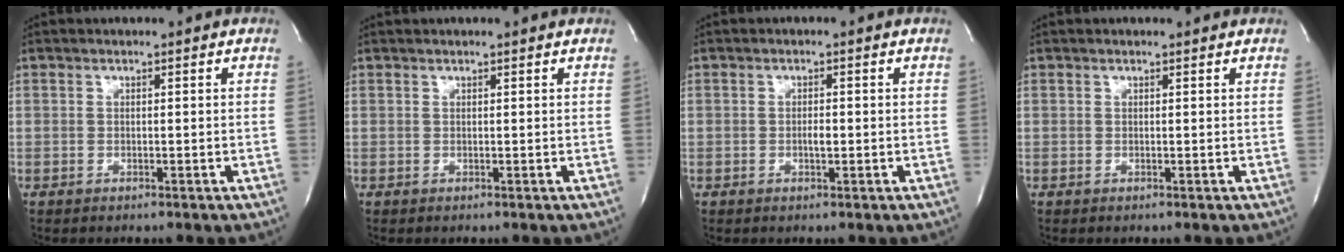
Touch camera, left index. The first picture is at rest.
{"total": 1.6, "force": [1.5, 0.0, 0.5], "torque": [-0.011, 0.015, 0.020]}
{"total": 1.4, "force": [-0.3, 0.4, 1.3], "torque": [-0.025, 0.001, -0.006]}
{"total": 0.8, "force": [0.8, 0.1, 0.1], "torque": [-0.007, 0.003, 0.008]}